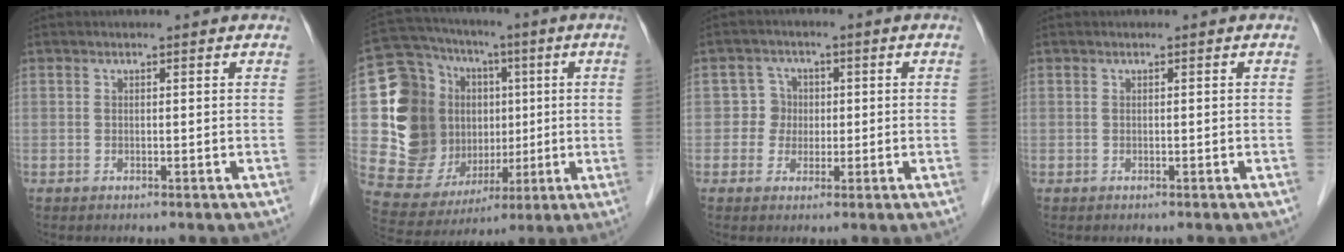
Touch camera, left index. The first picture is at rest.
{"total": 20.3, "force": [0.8, 15.9, 12.5], "torque": [-0.221, 0.047, 0.044]}
{"total": 3.6, "force": [-0.3, 3.6, 0.2], "torque": [0.005, 0.008, -0.004]}
{"total": 0.0}